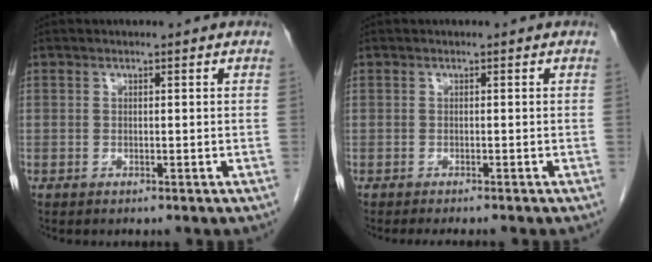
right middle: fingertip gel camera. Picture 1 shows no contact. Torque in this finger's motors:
{"motor_torque": [0.03, -0.01, 0.00, 0.01]}